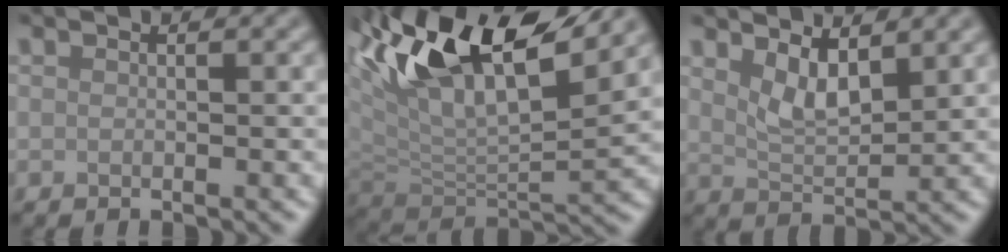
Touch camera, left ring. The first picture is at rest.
{"total": 14.3, "force": [7.3, 5.4, 11.1], "torque": [-0.202, 0.029, 0.126]}
{"total": 3.4, "force": [1.9, 1.3, 2.6], "torque": [-0.053, -0.010, 0.040]}